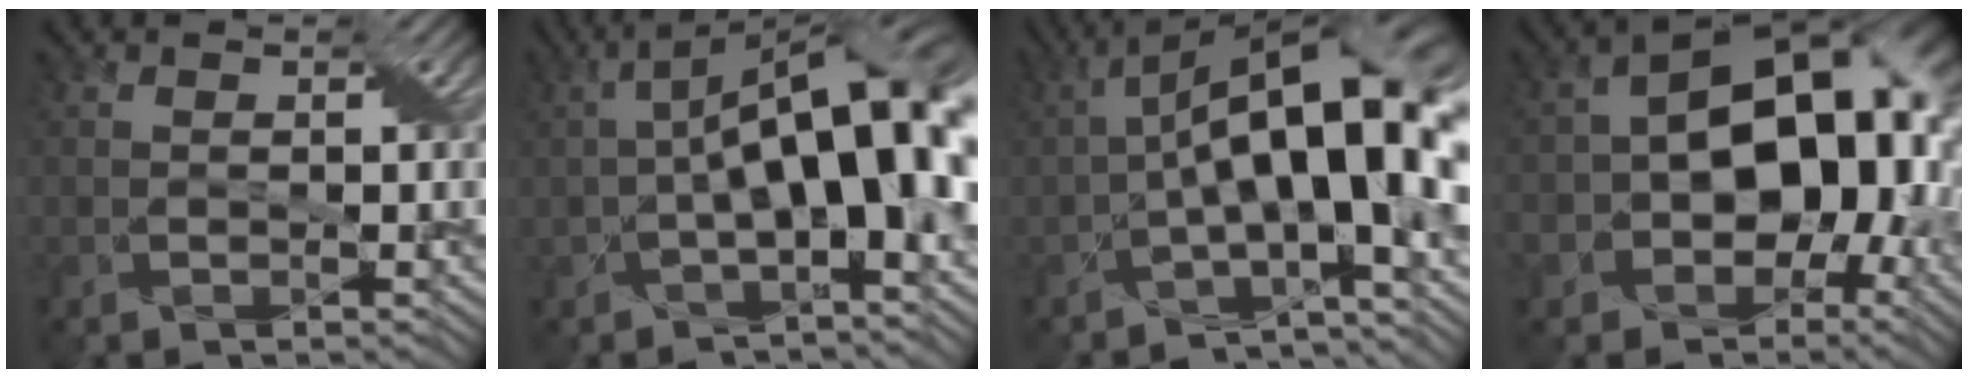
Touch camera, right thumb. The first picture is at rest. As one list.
[{"total": 13.0, "force": [-0.3, 5.1, 11.9], "torque": [-0.194, 0.013, -0.006]}, {"total": 16.1, "force": [-1.3, 5.8, 14.9], "torque": [-0.219, 0.011, -0.022]}, {"total": 17.2, "force": [-2.5, 12.6, 11.4], "torque": [-0.142, -0.005, -0.072]}]